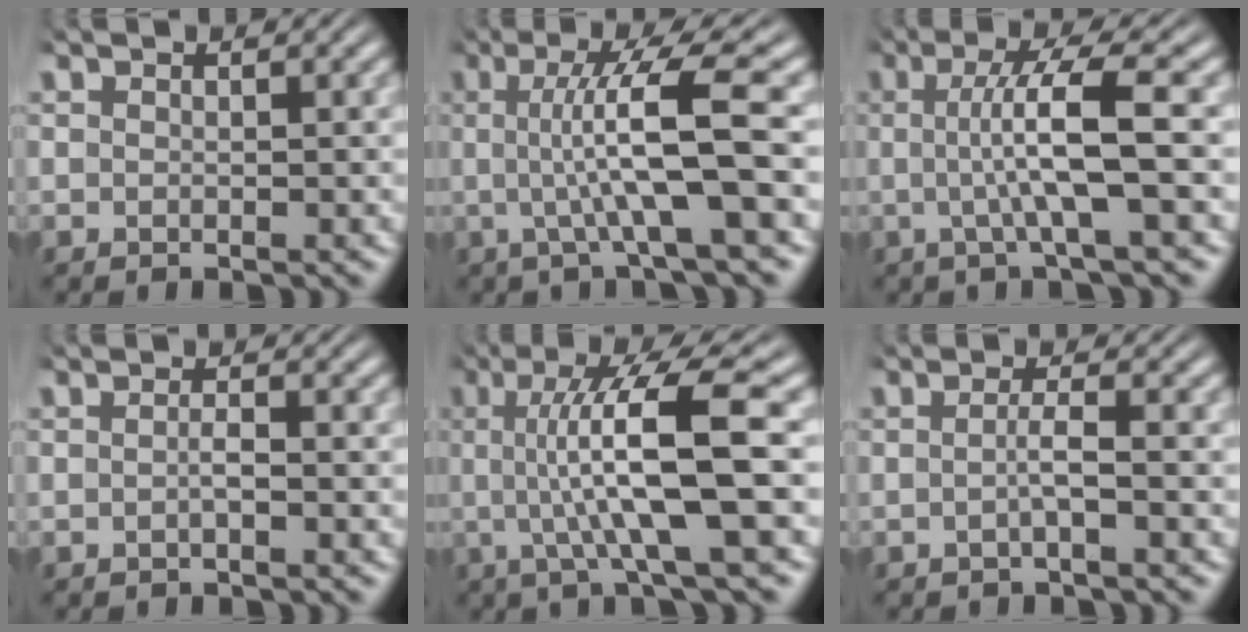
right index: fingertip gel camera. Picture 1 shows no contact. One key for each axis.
{"total": 6.5, "fx": 1.1, "fy": 0.3, "fz": 6.4, "tx": -0.104, "ty": 0.009, "tz": 0.015}
{"total": 5.2, "fx": 0.6, "fy": 0.2, "fz": 5.2, "tx": -0.088, "ty": 0.008, "tz": 0.007}
{"total": 1.0, "fx": -0.6, "fy": 0.0, "fz": 0.8, "tx": -0.016, "ty": -0.001, "tz": -0.011}
{"total": 8.8, "fx": 1.6, "fy": 1.3, "fz": 8.5, "tx": -0.143, "ty": 0.013, "tz": 0.022}
{"total": 1.7, "fx": -0.9, "fy": -0.4, "fz": 1.4, "tx": -0.028, "ty": -0.003, "tz": -0.015}